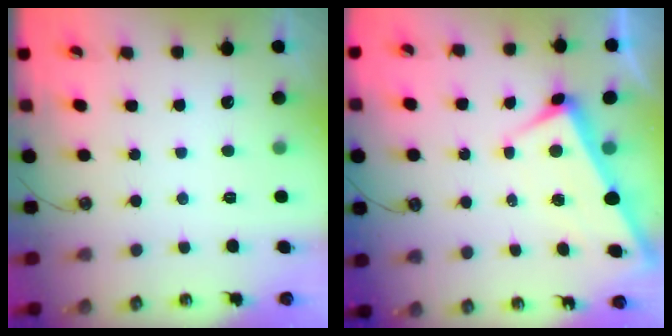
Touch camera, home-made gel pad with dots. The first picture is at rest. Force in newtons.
{"total": 3.0, "press": 2.9, "slide": 0.6}